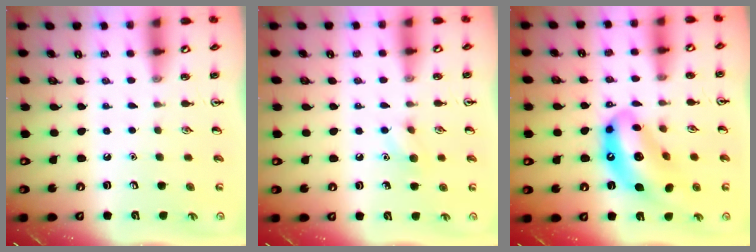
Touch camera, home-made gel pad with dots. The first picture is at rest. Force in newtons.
{"total": 6.4, "press": 6.2, "slide": 1.4}
{"total": 14.9, "press": 14.1, "slide": 4.7}